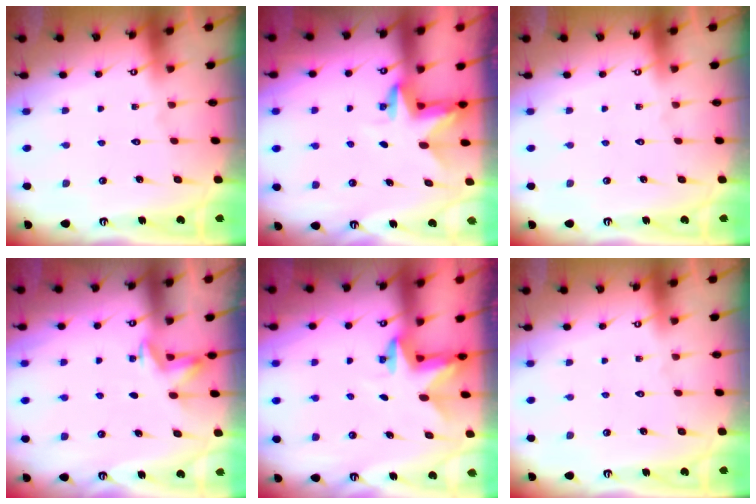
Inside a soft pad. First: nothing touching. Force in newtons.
{"total": 3.3, "press": 3.3, "slide": 0.1}
{"total": 0.0}
{"total": 3.2, "press": 3.1, "slide": 0.7}
{"total": 2.4, "press": 2.3, "slide": 0.4}
{"total": 0.0}